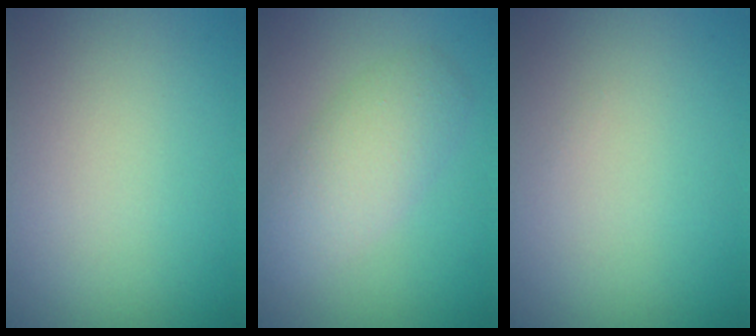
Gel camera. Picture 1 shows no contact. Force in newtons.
{"total": 3.9, "press": 3.9, "slide": 0.2}
{"total": 0.0}